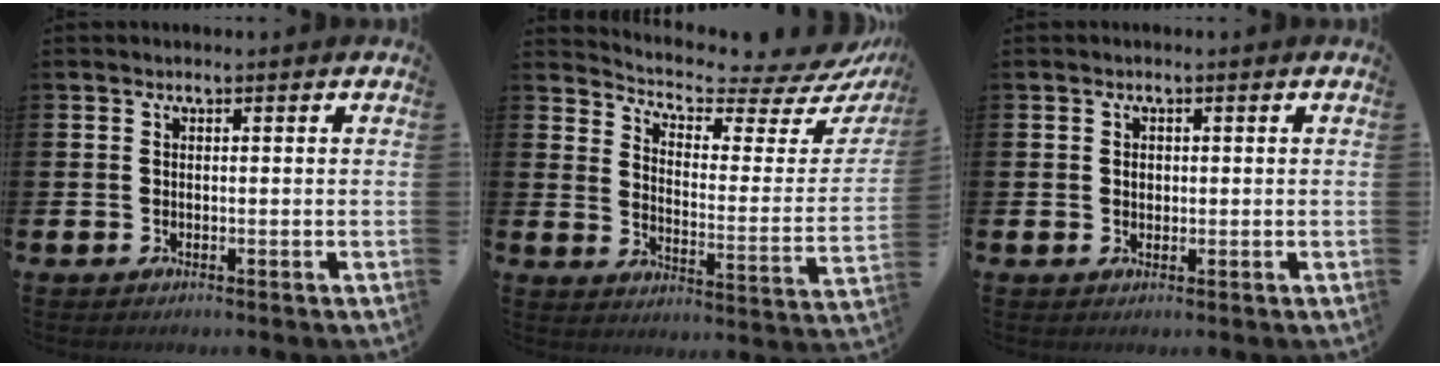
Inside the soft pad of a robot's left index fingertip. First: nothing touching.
{"total": 5.6, "force": [5.2, 1.1, 1.7], "torque": [-0.052, -0.057, 0.081]}
{"total": 1.0, "force": [0.3, 0.8, 0.5], "torque": [0.004, 0.000, 0.000]}